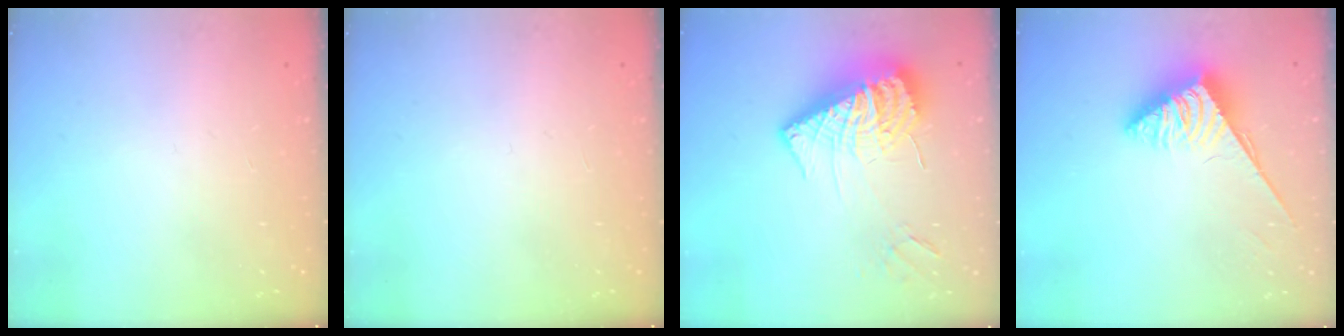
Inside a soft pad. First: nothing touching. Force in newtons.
{"total": 0.0}
{"total": 17.3, "press": 17.2, "slide": 1.9}
{"total": 3.8, "press": 3.8, "slide": 0.6}